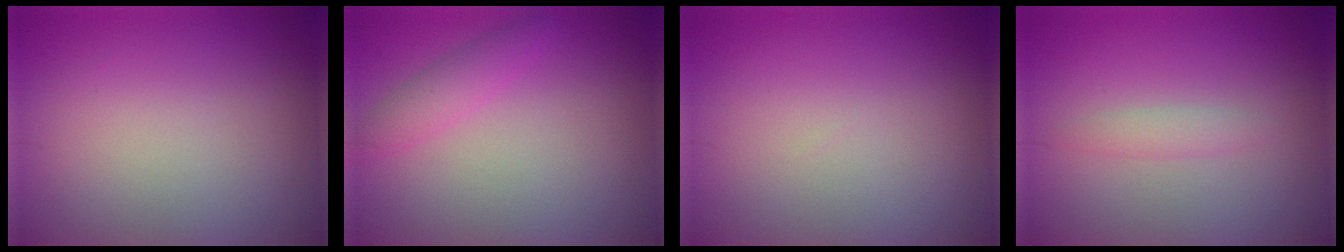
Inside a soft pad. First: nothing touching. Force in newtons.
{"total": 1.9, "press": 1.9, "slide": 0.1}
{"total": 0.0}
{"total": 1.2, "press": 1.2, "slide": 0.0}